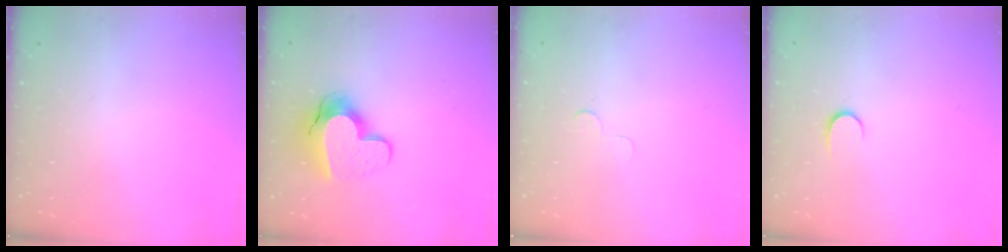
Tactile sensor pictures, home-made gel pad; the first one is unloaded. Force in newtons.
{"total": 13.1, "press": 13.0, "slide": 1.2}
{"total": 2.5, "press": 2.5, "slide": 0.2}
{"total": 5.7, "press": 5.7, "slide": 0.5}